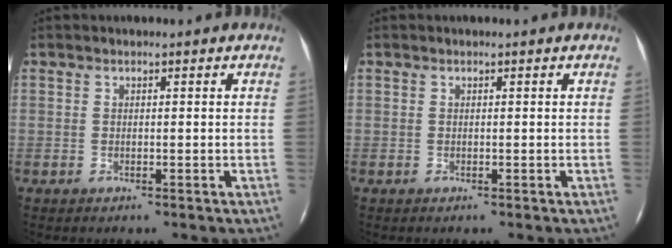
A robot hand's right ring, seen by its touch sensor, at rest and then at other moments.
{"total": 0.0}